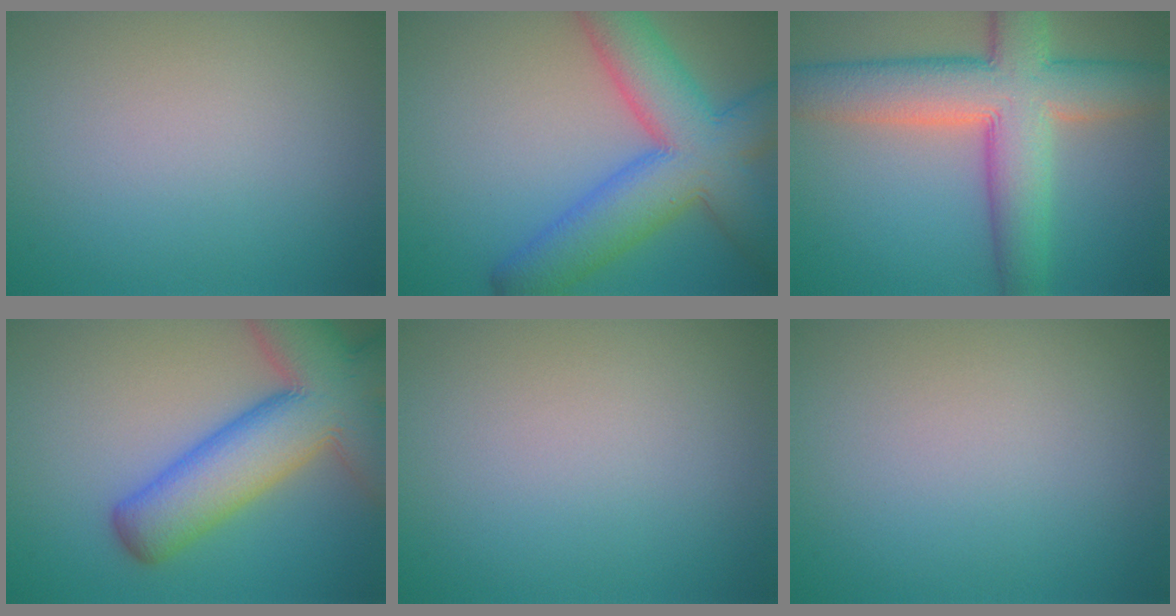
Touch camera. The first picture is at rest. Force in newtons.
{"total": 10.2, "press": 10.2, "slide": 0.6}
{"total": 10.0, "press": 10.0, "slide": 0.5}
{"total": 11.7, "press": 11.7, "slide": 0.6}
{"total": 0.0}
{"total": 0.0}